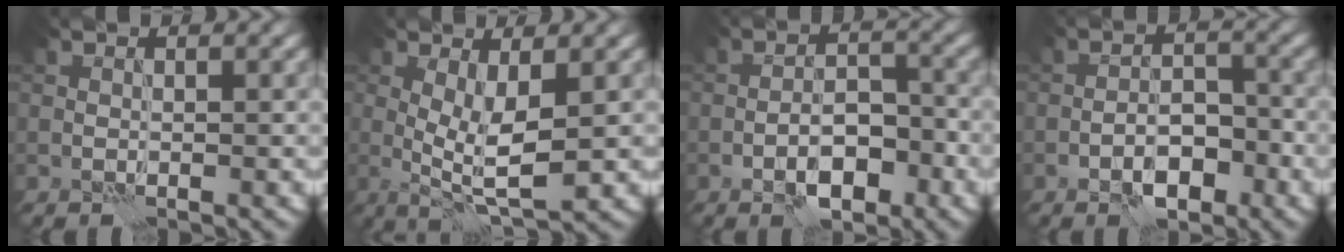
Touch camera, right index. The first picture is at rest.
{"total": 4.8, "force": [-0.1, 1.1, 4.7], "torque": [-0.082, -0.009, 0.001]}
{"total": 4.5, "force": [-2.6, 1.8, 3.2], "torque": [-0.043, 0.007, -0.043]}
{"total": 4.0, "force": [-2.4, 1.7, 2.7], "torque": [-0.034, 0.007, -0.041]}